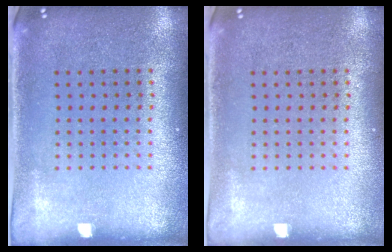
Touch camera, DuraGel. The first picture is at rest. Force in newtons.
{"total": 0.0}